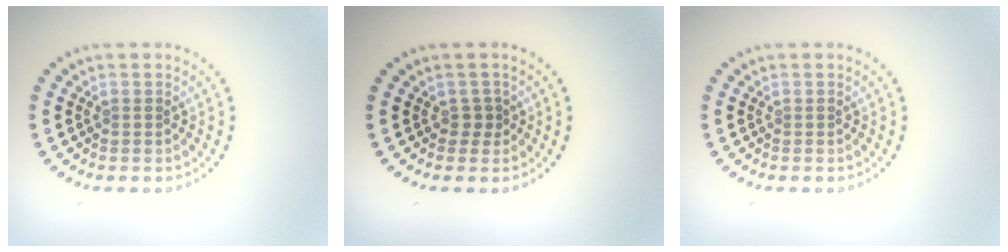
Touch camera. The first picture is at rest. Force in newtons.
{"total": 0.9, "press": 0.8, "slide": 0.5}
{"total": 0.0}